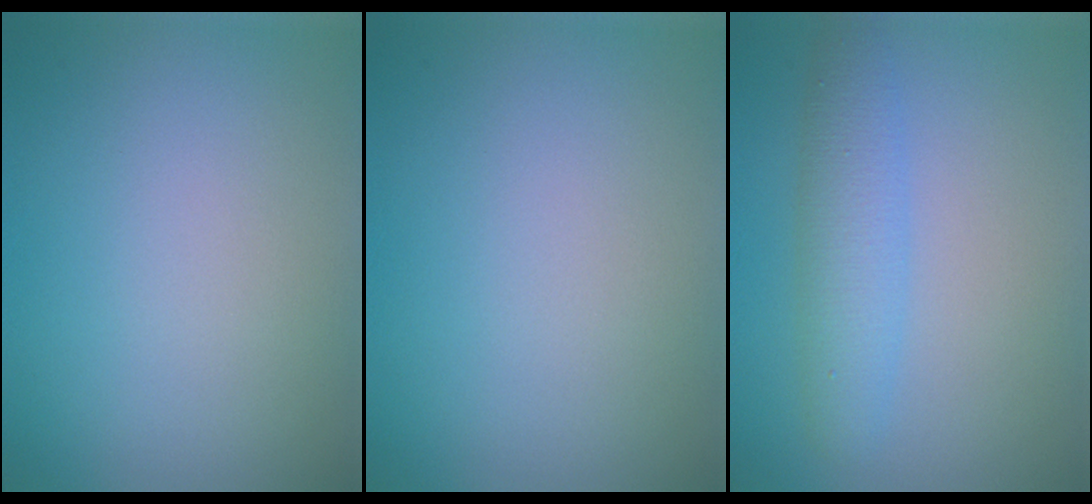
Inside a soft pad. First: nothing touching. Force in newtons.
{"total": 0.0}
{"total": 3.3, "press": 3.3, "slide": 0.1}